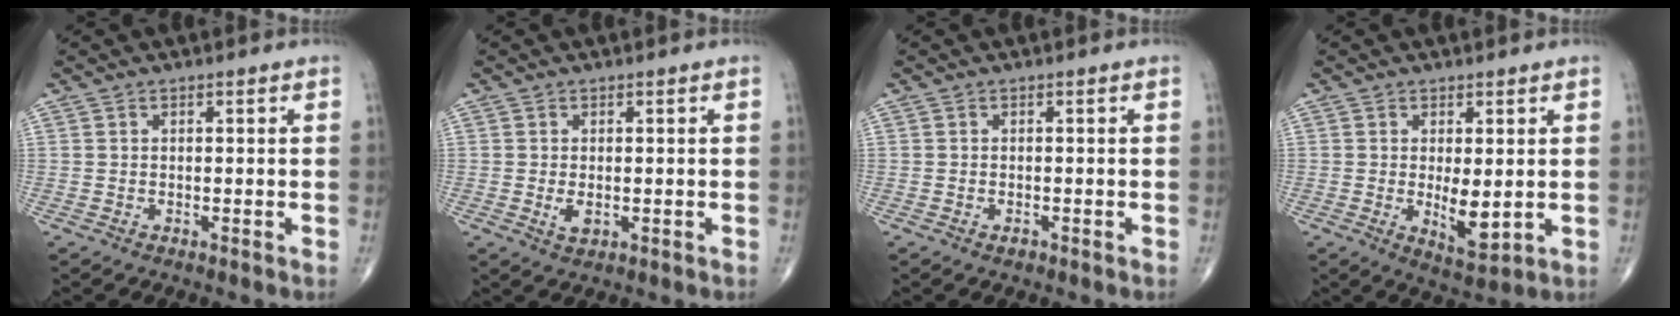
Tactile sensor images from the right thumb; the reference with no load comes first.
{"total": 2.3, "force": [-0.3, 1.4, 1.9], "torque": [-0.034, -0.006, -0.004]}
{"total": 0.9, "force": [-0.6, 0.5, 0.4], "torque": [-0.005, 0.002, -0.009]}
{"total": 6.1, "force": [-0.3, 2.5, 5.6], "torque": [-0.078, -0.018, 0.004]}